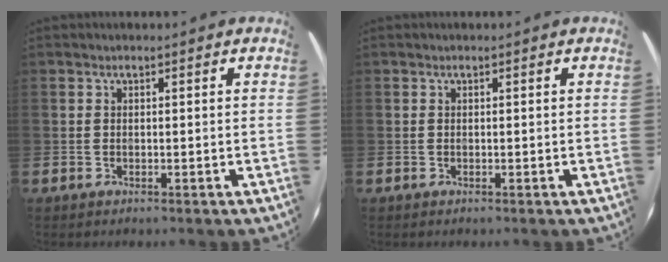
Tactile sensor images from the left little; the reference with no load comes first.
{"total": 0.0}